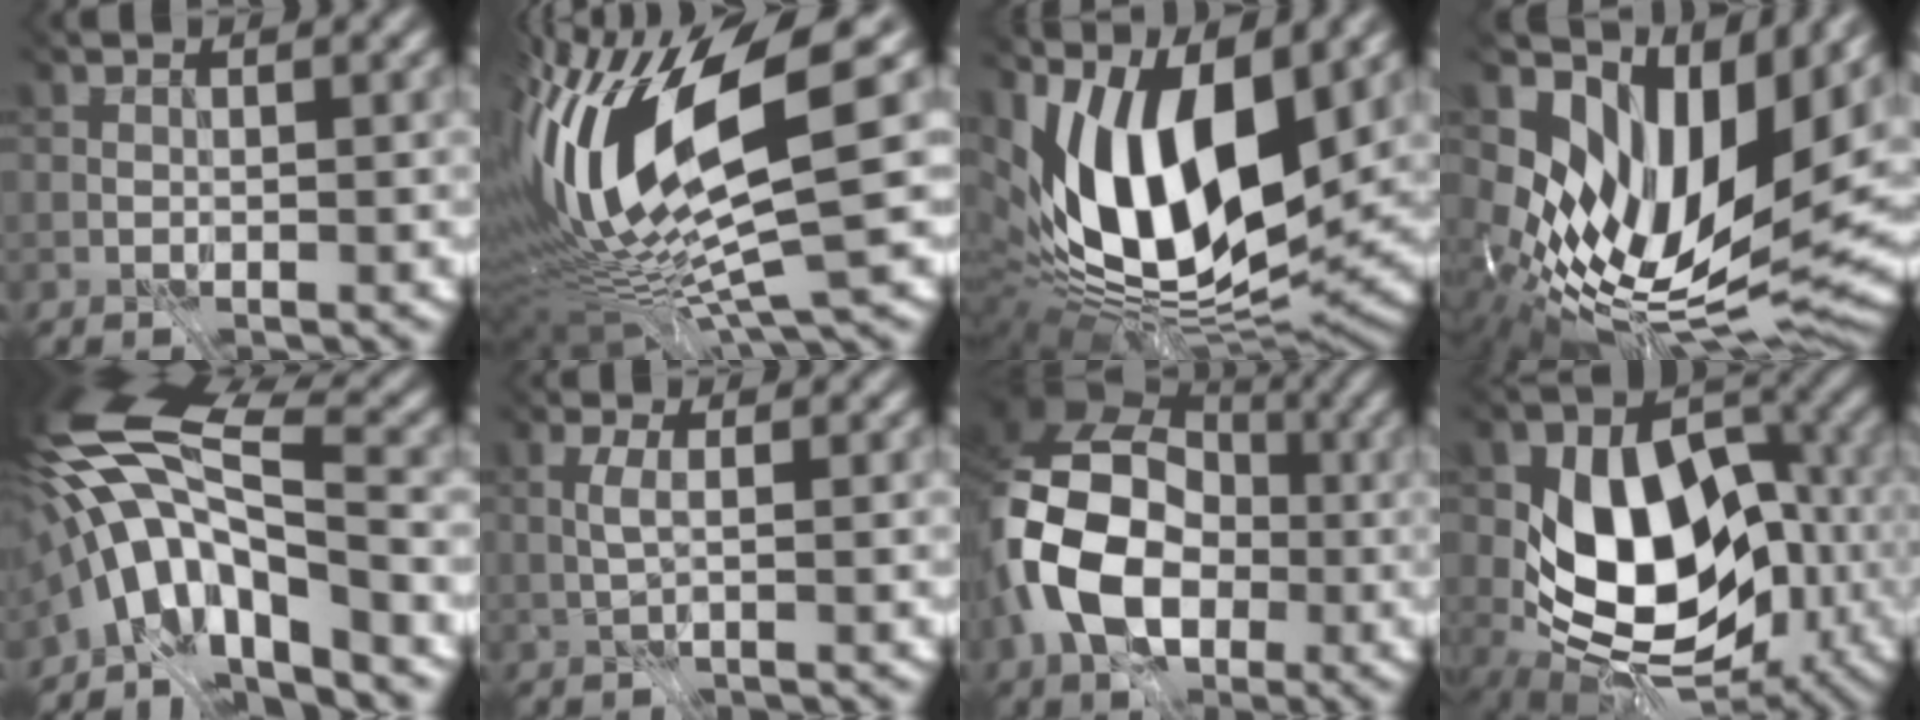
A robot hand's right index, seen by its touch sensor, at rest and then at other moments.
{"total": 13.7, "force": [-0.8, 3.2, 13.3], "torque": [-0.277, -0.007, 0.018]}
{"total": 13.0, "force": [0.4, 6.6, 11.3], "torque": [-0.208, -0.012, 0.016]}
{"total": 13.4, "force": [2.0, 7.0, 11.2], "torque": [-0.200, -0.008, 0.070]}
{"total": 10.5, "force": [-6.0, 2.4, 8.3], "torque": [-0.143, 0.006, -0.093]}
{"total": 1.7, "force": [-0.6, 0.2, 1.5], "torque": [-0.036, 0.003, -0.009]}
{"total": 10.6, "force": [-4.6, 7.0, 6.5], "torque": [-0.138, -0.012, -0.076]}
{"total": 11.2, "force": [-3.9, 7.2, 7.6], "torque": [-0.131, -0.027, -0.053]}